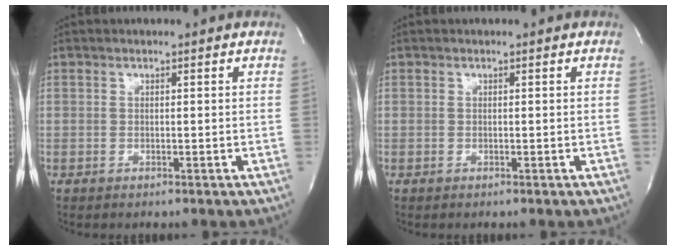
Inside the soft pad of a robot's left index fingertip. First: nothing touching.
{"total": 0.0}